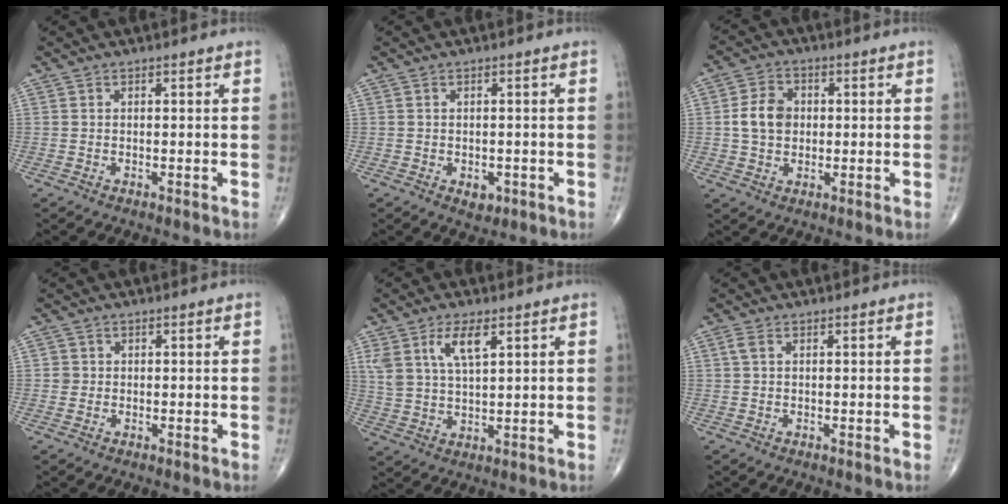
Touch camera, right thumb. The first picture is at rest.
{"total": 2.3, "force": [-0.8, 1.6, 1.4], "torque": [-0.008, 0.001, -0.005]}
{"total": 6.8, "force": [0.4, 5.3, 4.3], "torque": [-0.065, 0.008, 0.003]}
{"total": 1.2, "force": [0.0, 1.2, 0.1], "torque": [0.008, 0.004, -0.002]}
{"total": 7.5, "force": [3.6, 3.0, 5.8], "torque": [-0.111, -0.011, 0.076]}
{"total": 1.3, "force": [0.4, 0.6, 1.1], "torque": [-0.031, 0.008, 0.007]}